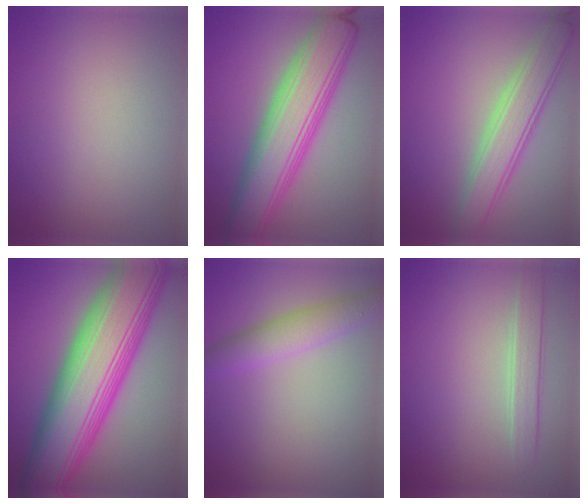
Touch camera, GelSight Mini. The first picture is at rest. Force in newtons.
{"total": 8.8, "press": 8.8, "slide": 0.1}
{"total": 4.5, "press": 4.5, "slide": 0.1}
{"total": 14.7, "press": 14.7, "slide": 0.5}
{"total": 3.2, "press": 3.2, "slide": 0.1}
{"total": 2.2, "press": 2.2, "slide": 0.1}